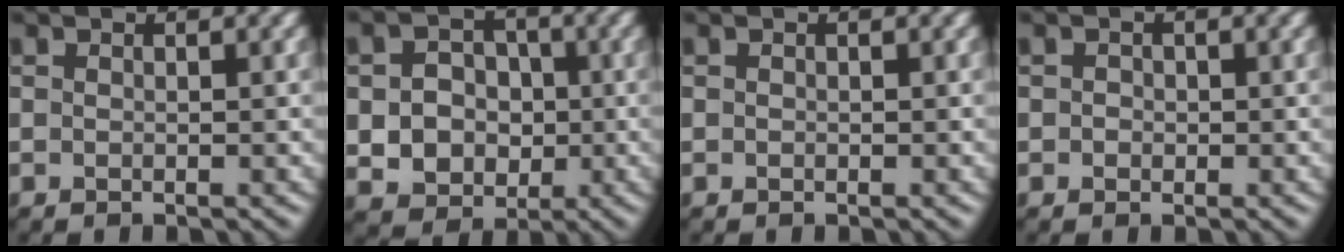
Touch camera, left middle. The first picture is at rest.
{"total": 5.6, "force": [-0.9, 5.0, 2.5], "torque": [-0.041, 0.003, -0.022]}
{"total": 0.0}
{"total": 0.6, "force": [-0.1, 0.6, 0.1], "torque": [0.005, -0.001, -0.004]}